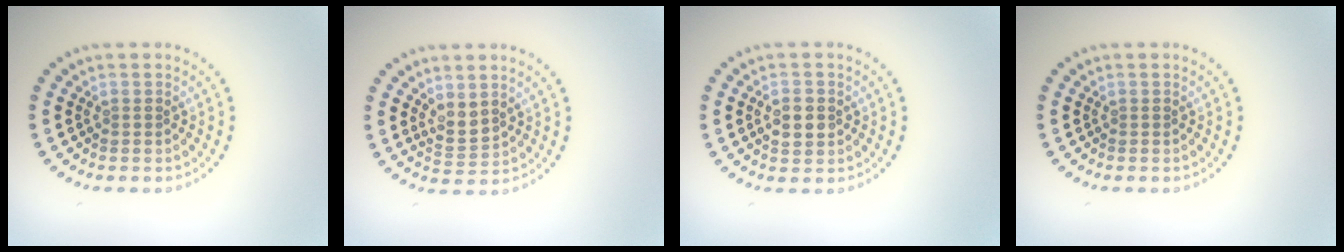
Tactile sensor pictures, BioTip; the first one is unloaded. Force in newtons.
{"total": 2.2, "press": 1.6, "slide": 1.5}
{"total": 2.2, "press": 2.2, "slide": 0.1}
{"total": 0.0}